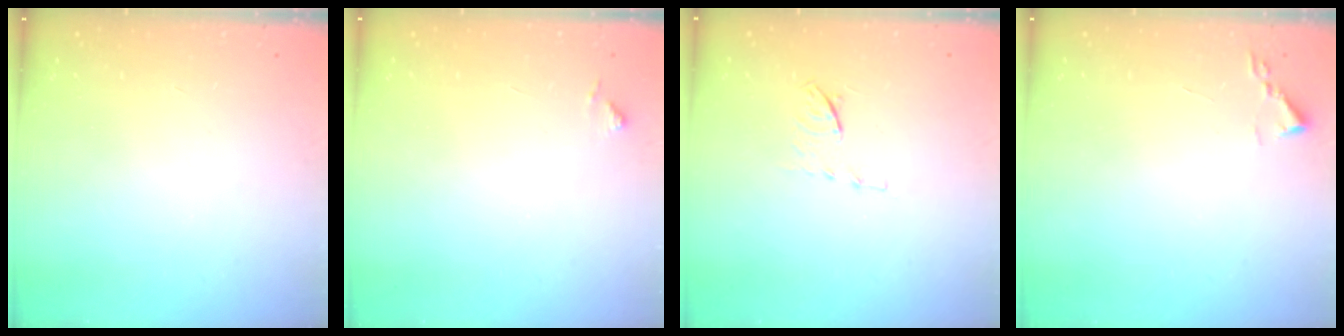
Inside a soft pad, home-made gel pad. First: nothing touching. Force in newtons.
{"total": 6.5, "press": 6.4, "slide": 0.4}
{"total": 6.2, "press": 6.1, "slide": 1.0}
{"total": 1.9, "press": 1.8, "slide": 0.3}